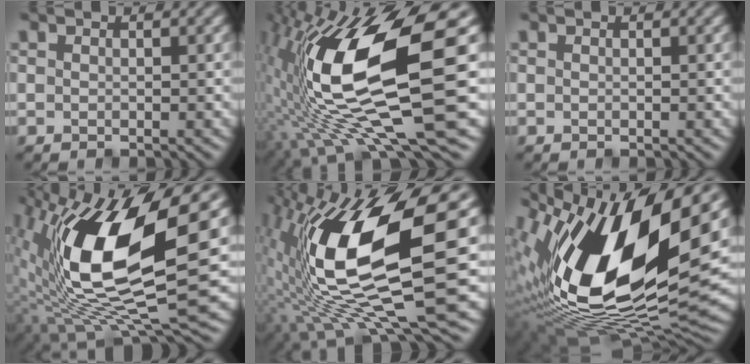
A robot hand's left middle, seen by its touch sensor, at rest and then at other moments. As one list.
[{"total": 15.2, "force": [0.0, 4.2, 14.6], "torque": [-0.285, -0.007, 0.008]}, {"total": 0.0}, {"total": 15.7, "force": [2.6, 6.2, 14.1], "torque": [-0.277, -0.013, 0.039]}, {"total": 14.0, "force": [0.8, 4.3, 13.3], "torque": [-0.259, -0.014, 0.013]}, {"total": 18.1, "force": [3.4, 7.8, 16.0], "torque": [-0.299, -0.001, 0.056]}]